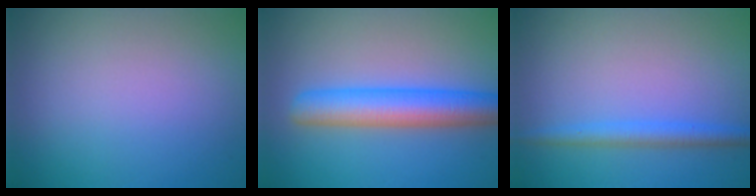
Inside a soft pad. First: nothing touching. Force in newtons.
{"total": 6.2, "press": 6.2, "slide": 0.2}
{"total": 2.4, "press": 2.4, "slide": 0.2}